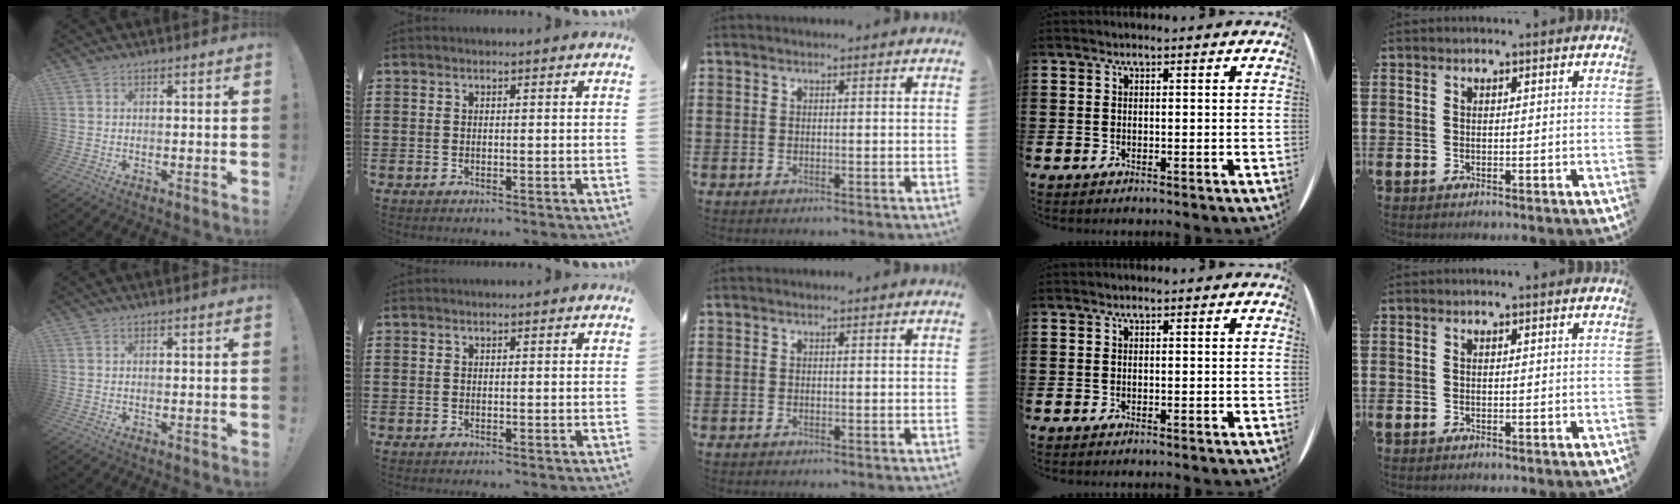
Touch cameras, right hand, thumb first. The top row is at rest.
{}